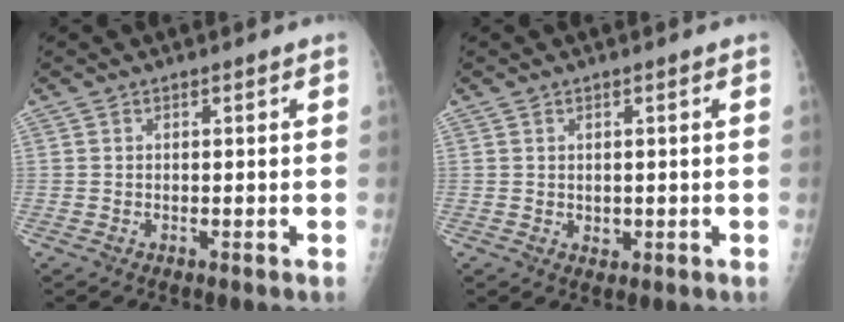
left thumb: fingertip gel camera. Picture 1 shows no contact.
{"total": 1.6, "force": [-0.2, 1.3, 0.9], "torque": [-0.004, -0.002, 0.002]}